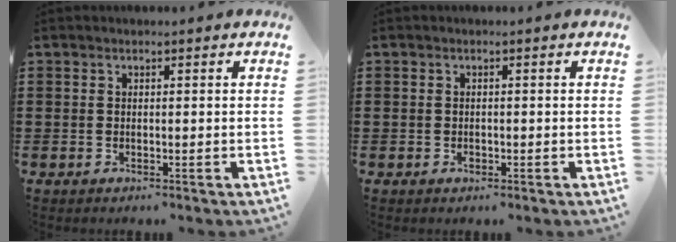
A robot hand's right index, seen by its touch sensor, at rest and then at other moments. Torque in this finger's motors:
{"motor_torque": [2.14, 0.00, 0.00, 0.00]}